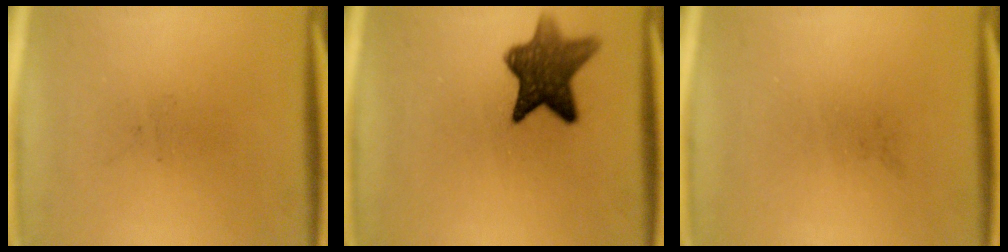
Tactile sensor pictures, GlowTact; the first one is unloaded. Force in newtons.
{"total": 9.6}
{"total": 0.0}